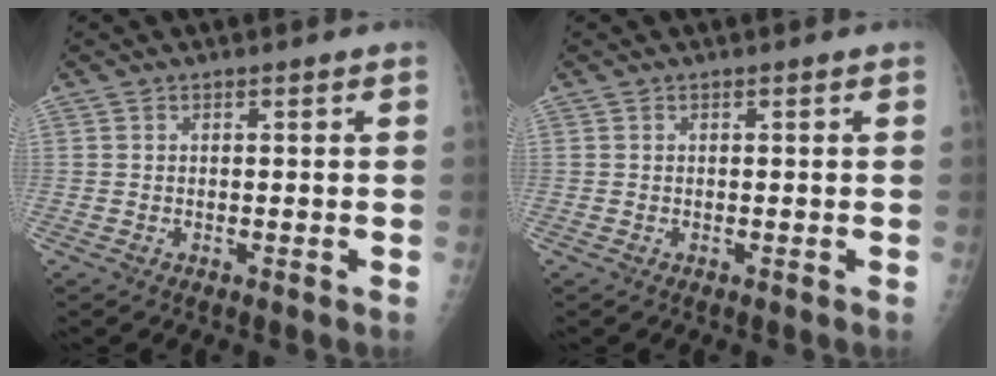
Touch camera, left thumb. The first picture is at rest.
{"total": 0.0}